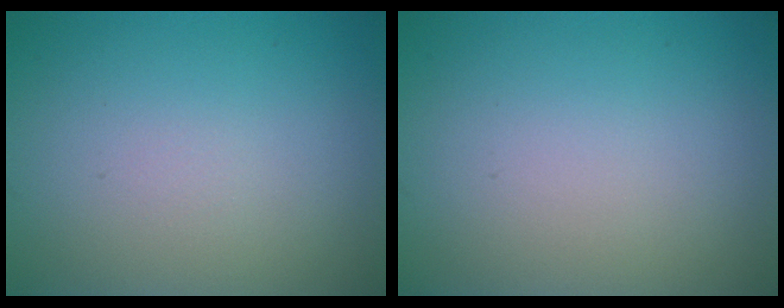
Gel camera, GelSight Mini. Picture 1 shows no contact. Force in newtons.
{"total": 0.0}